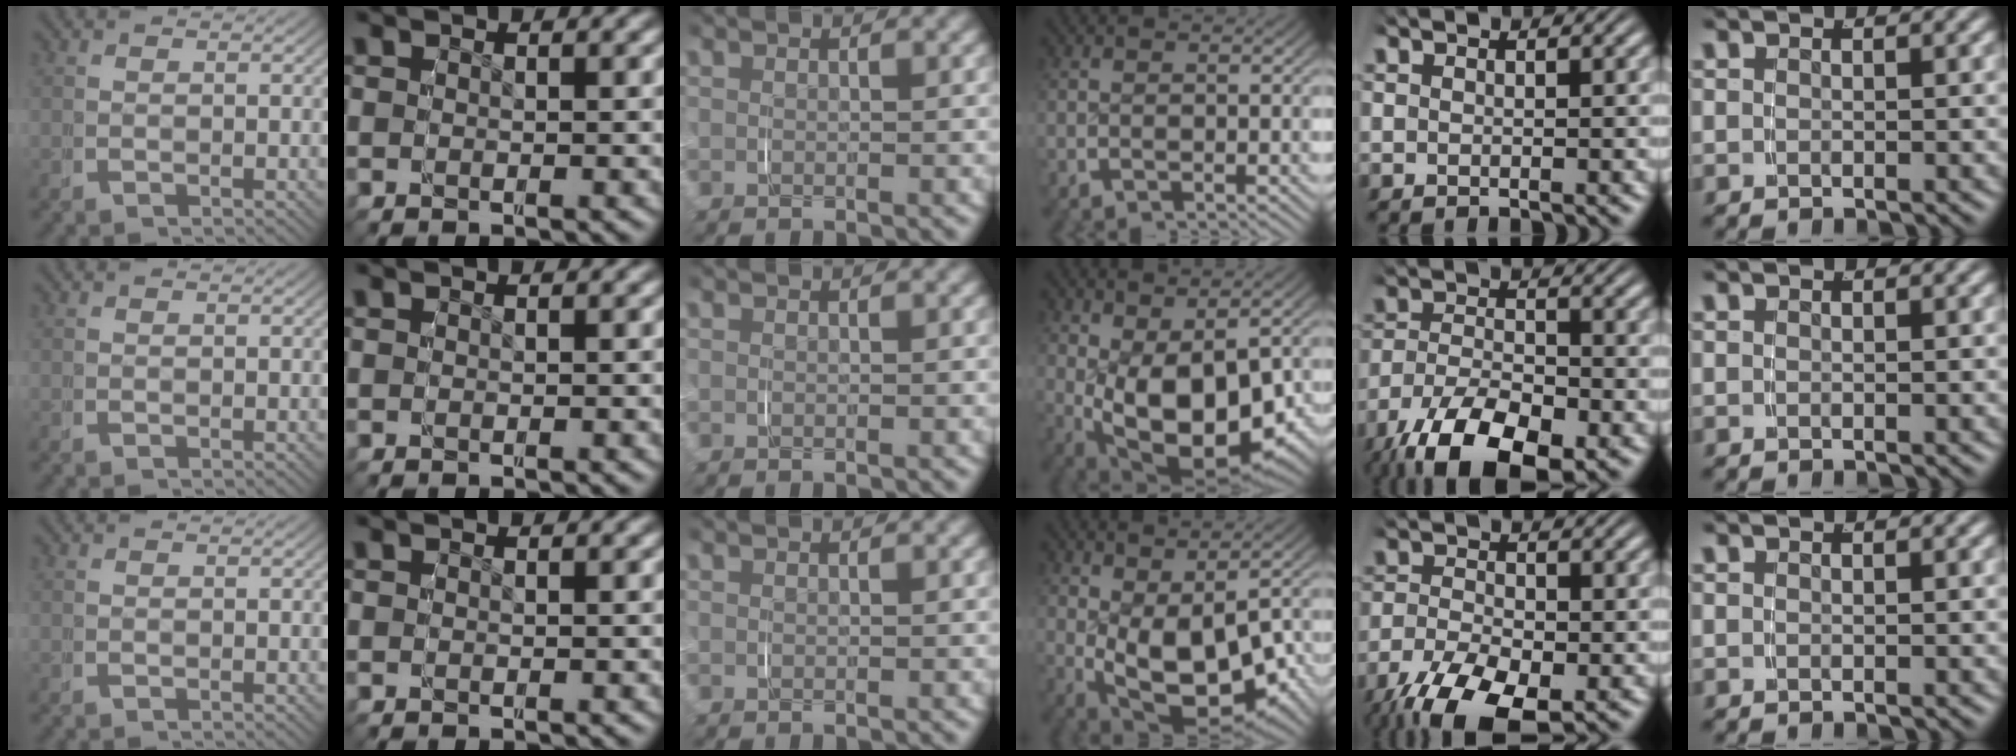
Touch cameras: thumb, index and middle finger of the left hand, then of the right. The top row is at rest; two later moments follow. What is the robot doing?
{"motion": "grasp_and_lifting", "object": "paper plate"}